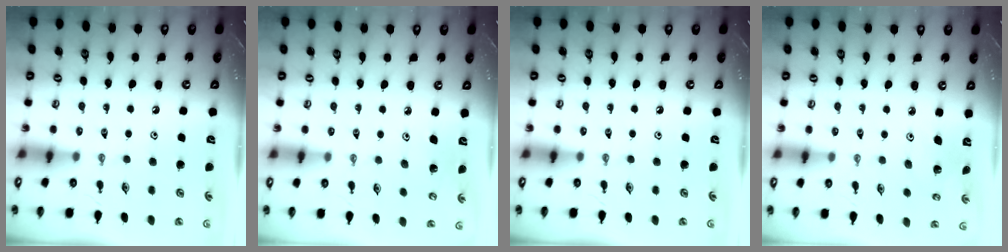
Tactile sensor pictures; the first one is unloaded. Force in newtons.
{"total": 4.7, "press": 4.4, "slide": 1.7}
{"total": 0.0}
{"total": 2.3, "press": 2.3, "slide": 0.2}